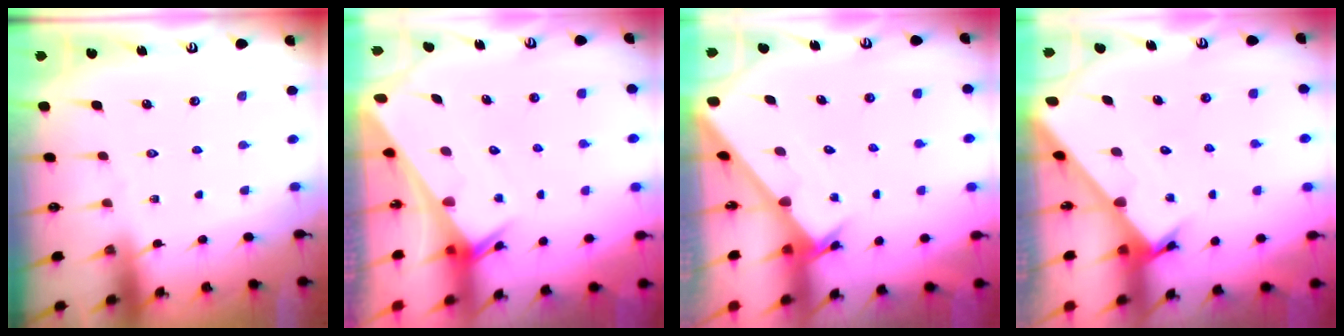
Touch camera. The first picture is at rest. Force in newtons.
{"total": 2.7, "press": 2.7, "slide": 0.1}
{"total": 2.3, "press": 2.3, "slide": 0.2}
{"total": 2.4, "press": 2.4, "slide": 0.1}